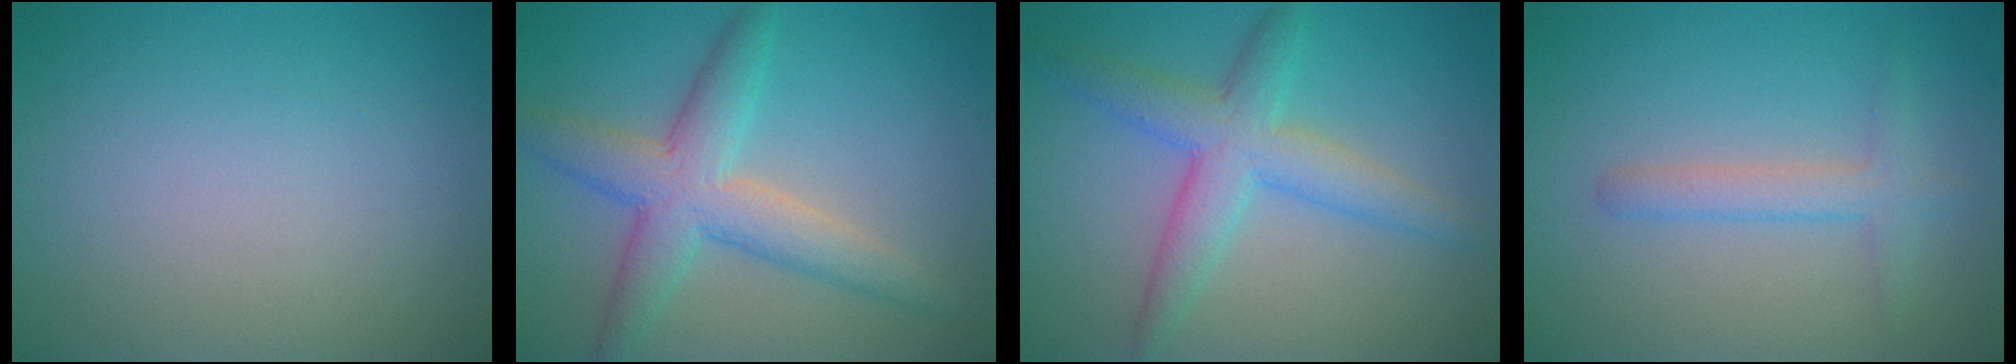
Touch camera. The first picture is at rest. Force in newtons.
{"total": 5.7, "press": 5.7, "slide": 0.4}
{"total": 4.9, "press": 4.9, "slide": 0.1}
{"total": 2.3, "press": 2.3, "slide": 0.2}